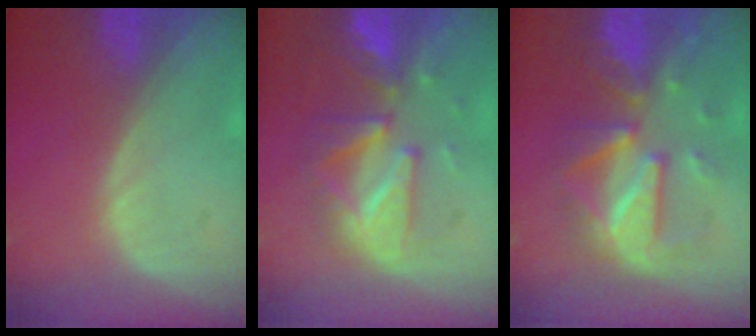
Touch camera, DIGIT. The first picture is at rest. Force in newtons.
{"total": 9.9, "press": 8.8, "slide": 4.7}
{"total": 9.0, "press": 9.0, "slide": 0.4}